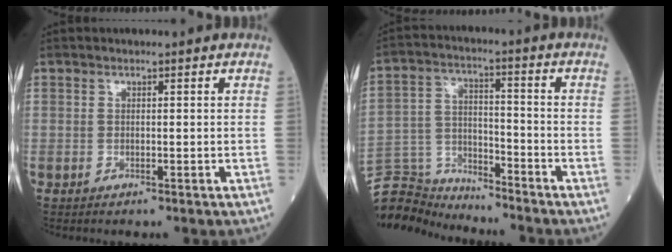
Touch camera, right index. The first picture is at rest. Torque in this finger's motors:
{"motor_torque": [-0.90, -1.18, -0.19, -0.21]}